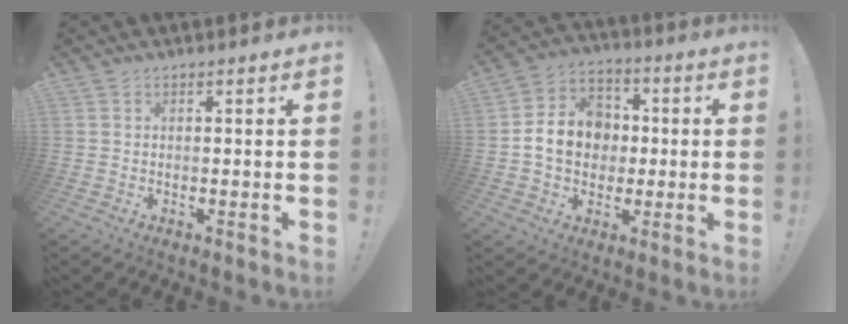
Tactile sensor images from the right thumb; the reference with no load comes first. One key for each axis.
{"total": 13.7, "fx": 0.0, "fy": 11.5, "fz": 7.4, "tx": -0.119, "ty": 0.016, "tz": 0.009}